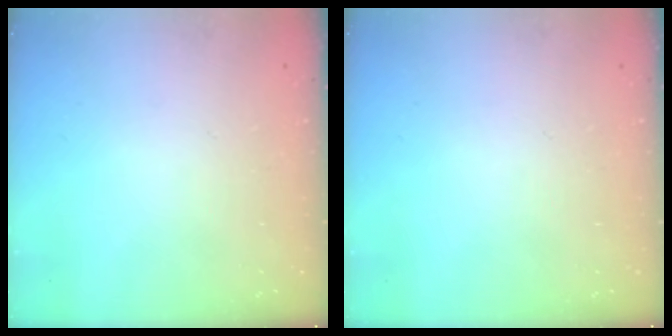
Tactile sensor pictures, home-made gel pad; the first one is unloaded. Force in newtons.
{"total": 0.0}